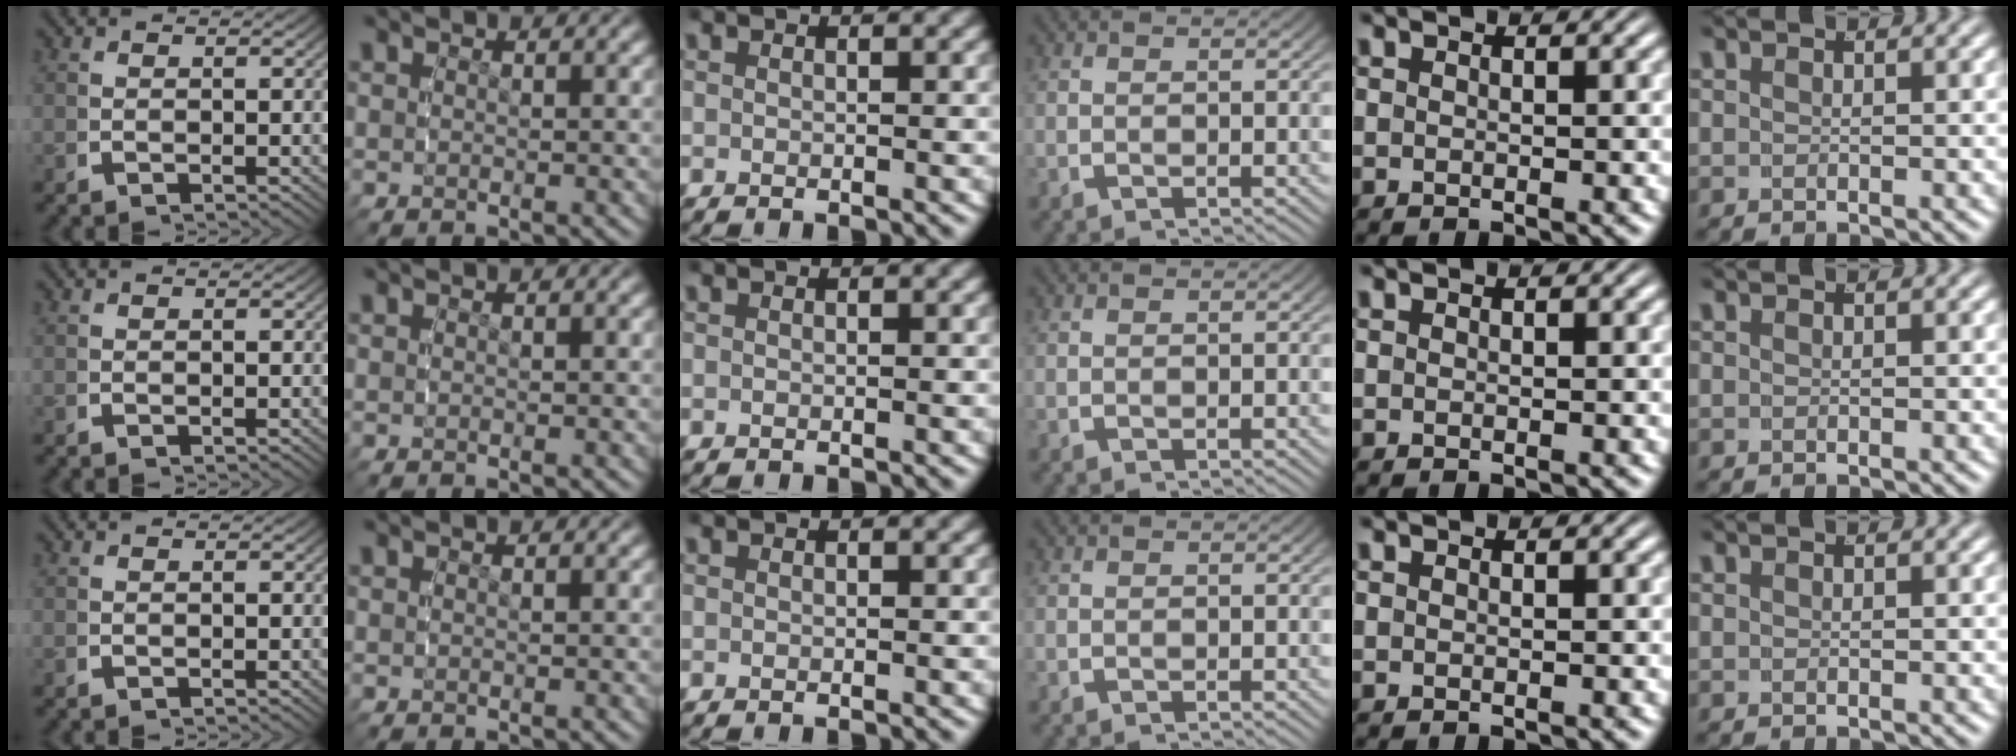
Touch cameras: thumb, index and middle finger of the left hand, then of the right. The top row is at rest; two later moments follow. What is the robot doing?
{"motion": "reach", "object": "string"}